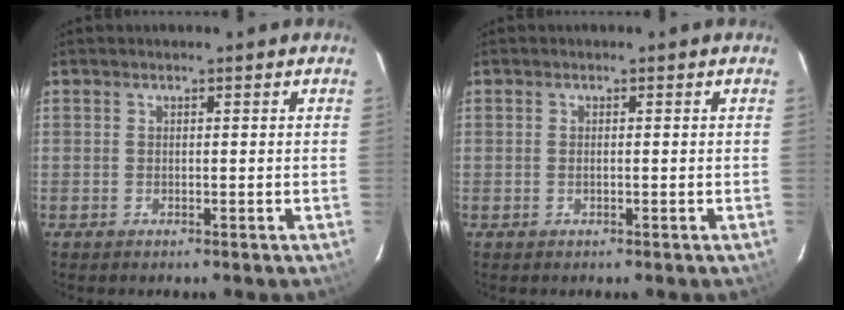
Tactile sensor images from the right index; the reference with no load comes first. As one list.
[{"total": 0.5, "force": [-0.1, 0.1, 0.5], "torque": [-0.011, 0.001, -0.003]}]